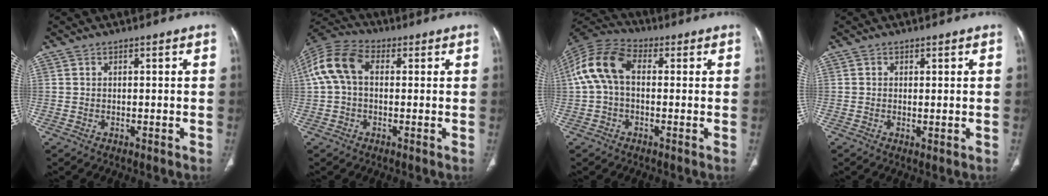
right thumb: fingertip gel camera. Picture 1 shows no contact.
{"total": 10.5, "force": [1.3, 6.9, 7.9], "torque": [-0.163, 0.033, 0.016]}
{"total": 11.5, "force": [1.0, 7.3, 8.9], "torque": [-0.182, 0.032, 0.007]}
{"total": 0.8, "force": [0.1, 0.3, 0.7], "torque": [-0.020, -0.005, 0.003]}